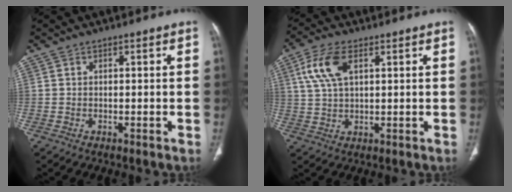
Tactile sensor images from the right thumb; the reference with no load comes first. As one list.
[{"total": 8.1, "force": [3.1, 4.0, 6.3], "torque": [-0.137, 0.003, 0.064]}]